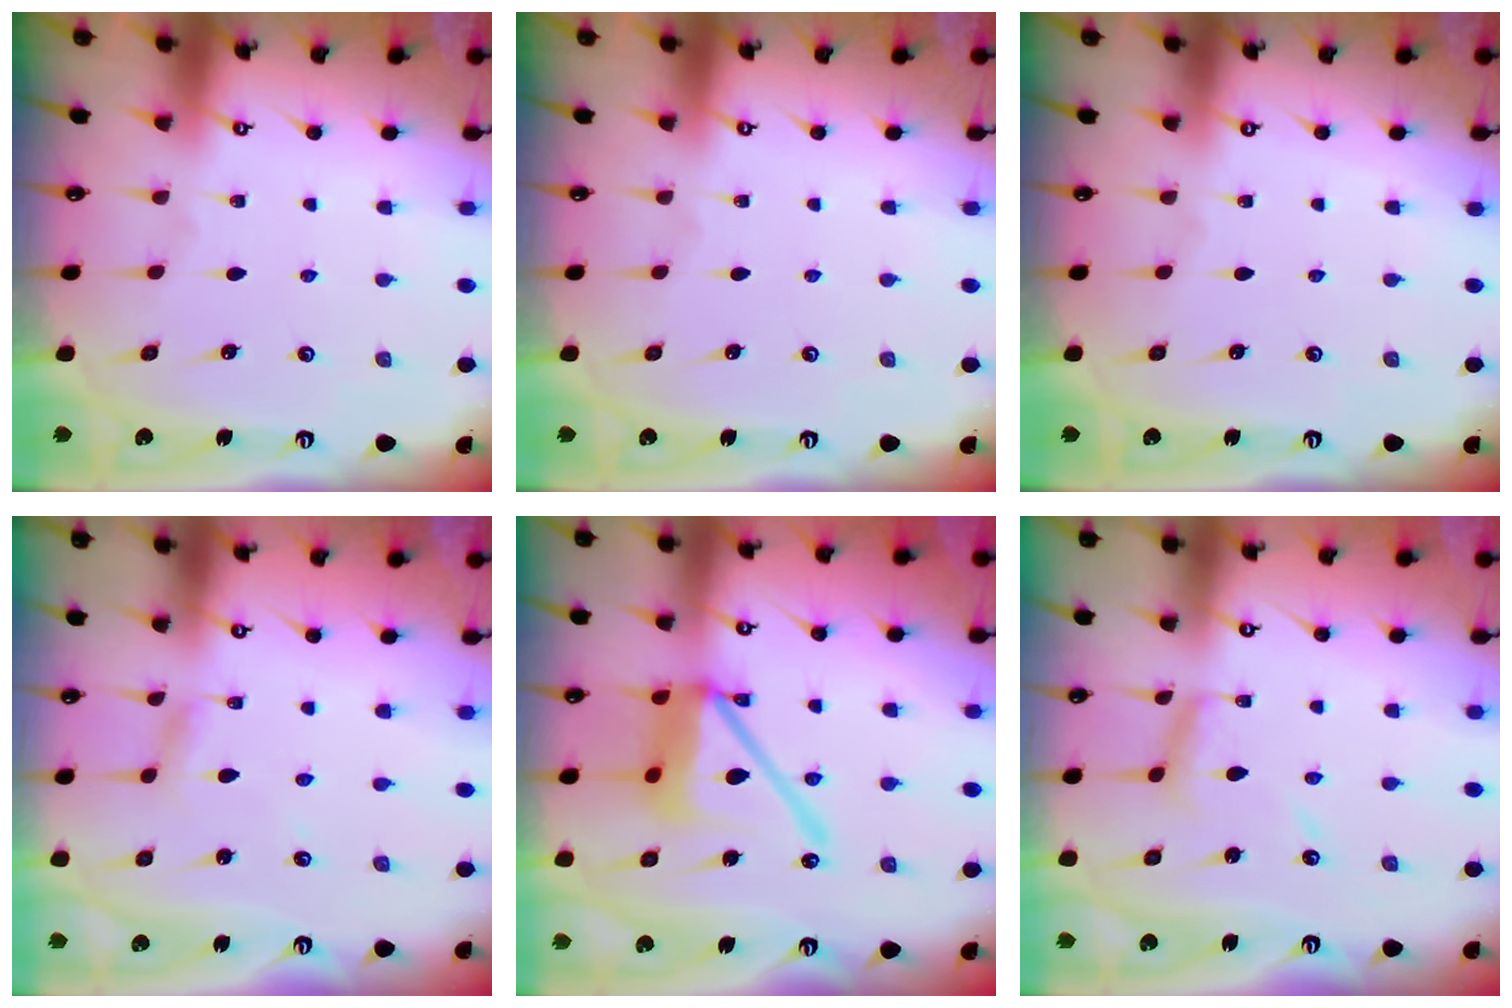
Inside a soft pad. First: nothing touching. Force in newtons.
{"total": 0.0}
{"total": 0.0}
{"total": 2.9, "press": 2.9, "slide": 0.1}
{"total": 15.5, "press": 15.4, "slide": 1.9}
{"total": 9.0, "press": 8.9, "slide": 0.7}